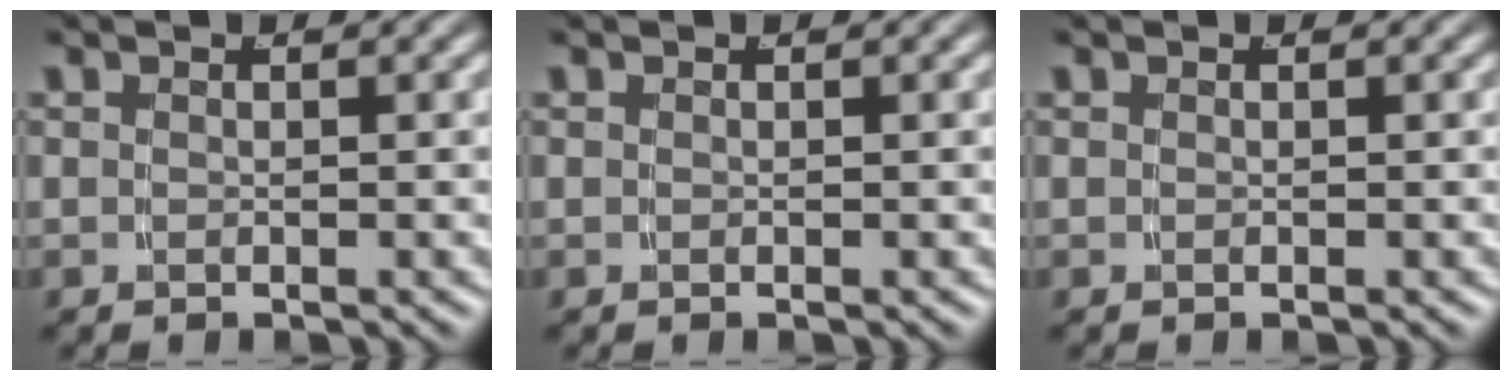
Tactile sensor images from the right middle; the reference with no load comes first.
{"total": 0.0}
{"total": 0.0}